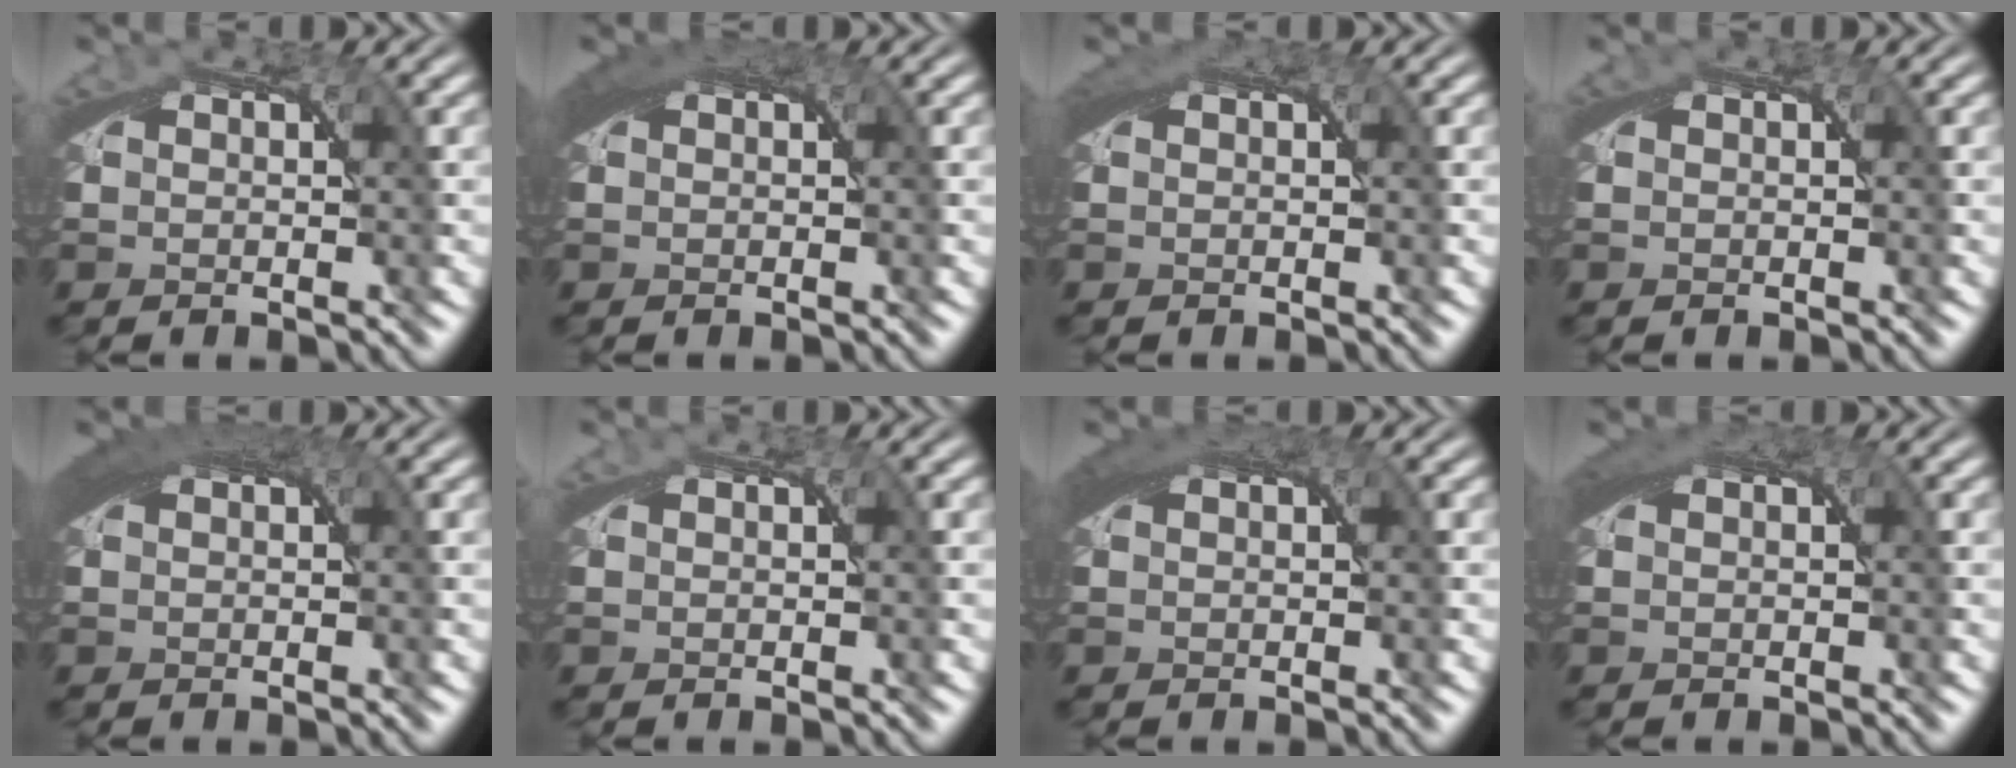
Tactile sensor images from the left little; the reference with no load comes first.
{"total": 2.8, "force": [1.0, 1.3, 2.3], "torque": [-0.042, 0.000, 0.017]}
{"total": 1.6, "force": [0.6, 0.8, 1.2], "torque": [-0.022, -0.001, 0.009]}
{"total": 0.0}
{"total": 3.3, "force": [1.2, 1.5, 2.7], "torque": [-0.046, 0.000, 0.019]}
{"total": 0.0}
{"total": 2.5, "force": [0.9, 1.2, 2.0], "torque": [-0.039, -0.001, 0.016]}
{"total": 1.9, "force": [0.8, 1.0, 1.5], "torque": [-0.030, -0.001, 0.013]}